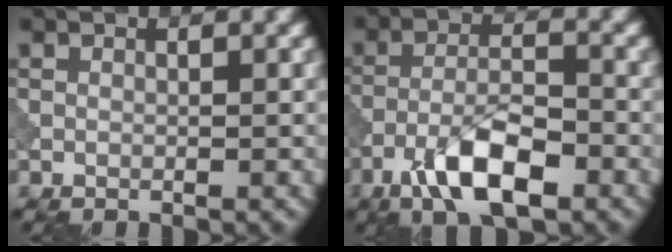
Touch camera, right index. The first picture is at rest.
{"total": 6.9, "force": [-3.9, 2.3, 5.2], "torque": [-0.096, 0.005, -0.076]}